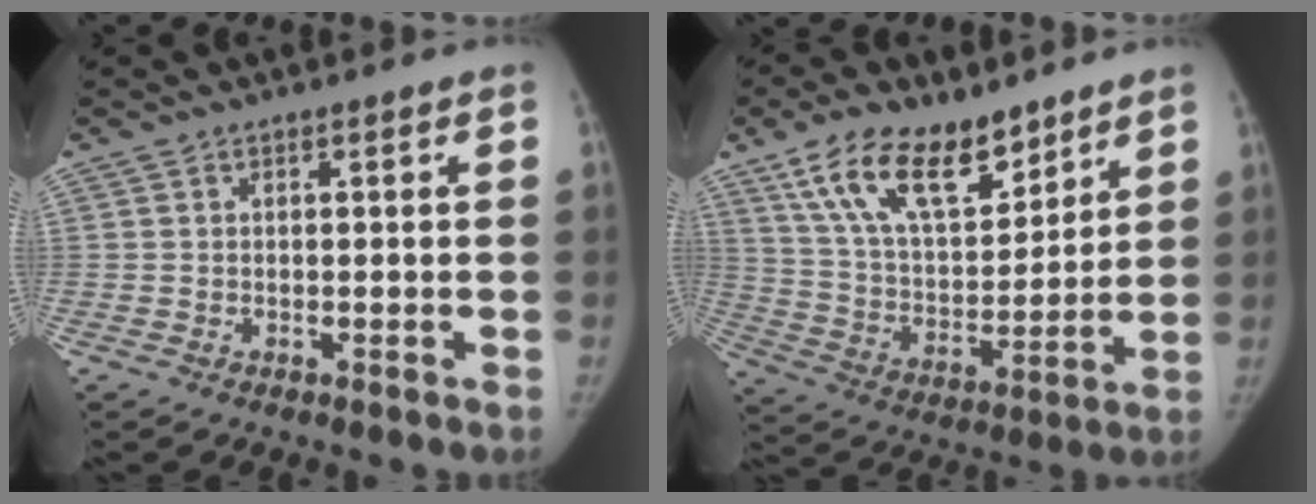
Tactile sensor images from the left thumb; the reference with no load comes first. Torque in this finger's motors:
{"motor_torque": [1.38, 1.45, 1.20, -1.58, 0.21]}